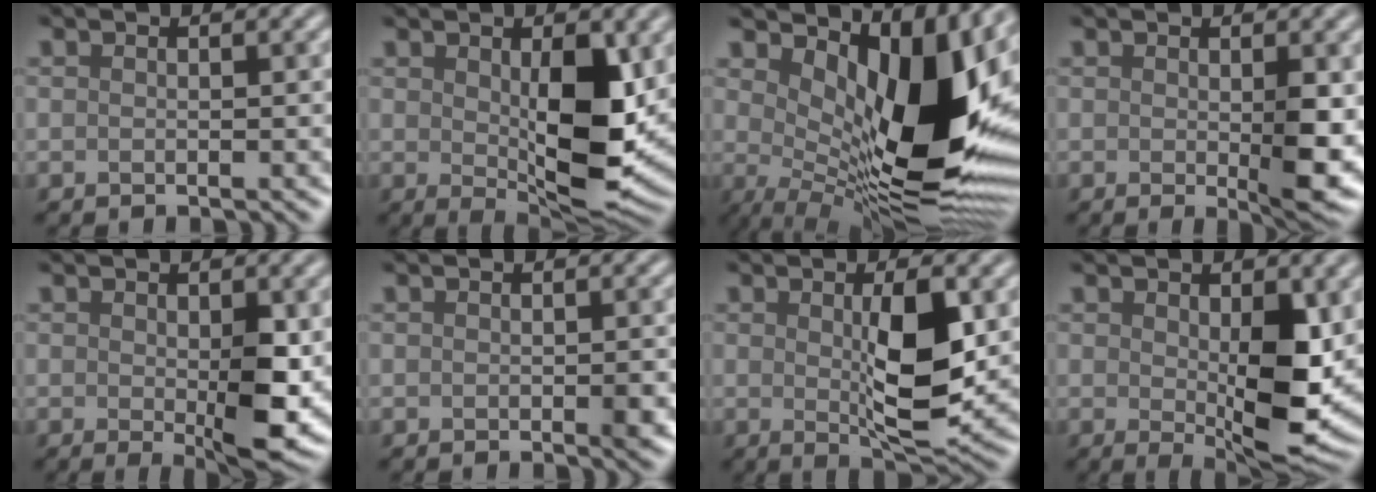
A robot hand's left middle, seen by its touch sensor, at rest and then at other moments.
{"total": 8.0, "force": [0.6, 3.2, 7.3], "torque": [-0.121, -0.011, 0.023]}
{"total": 13.5, "force": [2.5, 6.2, 11.8], "torque": [-0.168, -0.021, 0.054]}
{"total": 4.1, "force": [-0.3, 0.4, 4.1], "torque": [-0.063, -0.012, 0.005]}
{"total": 5.1, "force": [-0.3, 1.1, 5.0], "torque": [-0.081, -0.017, 0.007]}
{"total": 1.2, "force": [-0.3, 0.1, 1.2], "torque": [-0.018, -0.001, -0.001]}
{"total": 6.1, "force": [0.2, 1.7, 5.9], "torque": [-0.102, -0.014, 0.012]}
{"total": 7.4, "force": [0.3, 2.5, 6.9], "torque": [-0.113, -0.014, 0.018]}